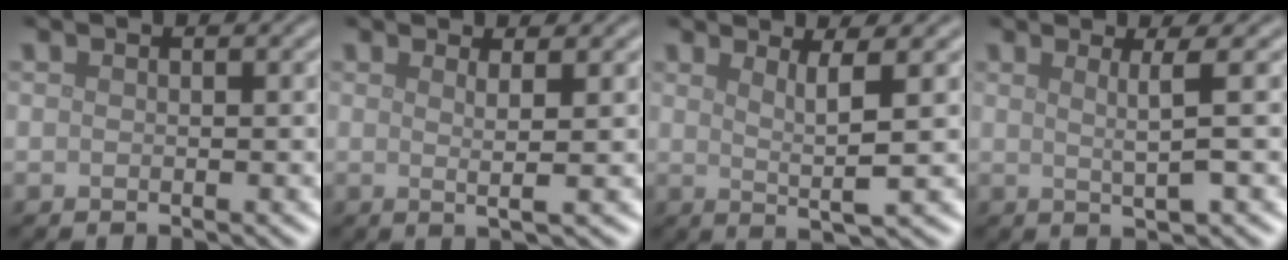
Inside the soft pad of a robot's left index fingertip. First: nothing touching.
{"total": 2.1, "force": [0.7, 0.4, 1.9], "torque": [-0.036, 0.000, 0.004]}
{"total": 3.2, "force": [1.0, 0.4, 3.0], "torque": [-0.055, -0.007, 0.020]}
{"total": 2.6, "force": [0.7, 0.5, 2.4], "torque": [-0.042, -0.001, 0.009]}